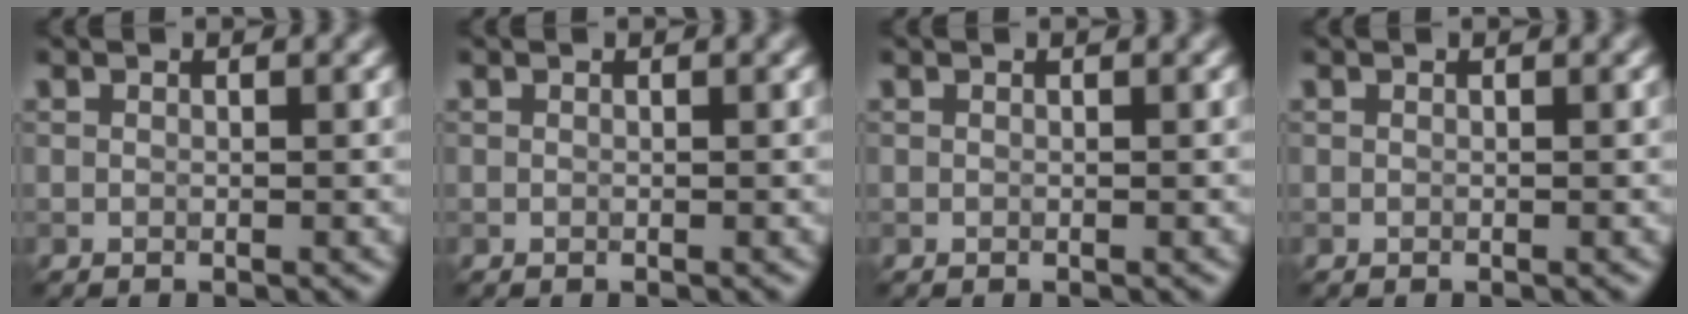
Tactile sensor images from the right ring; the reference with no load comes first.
{"total": 0.0}
{"total": 0.0}
{"total": 0.0}